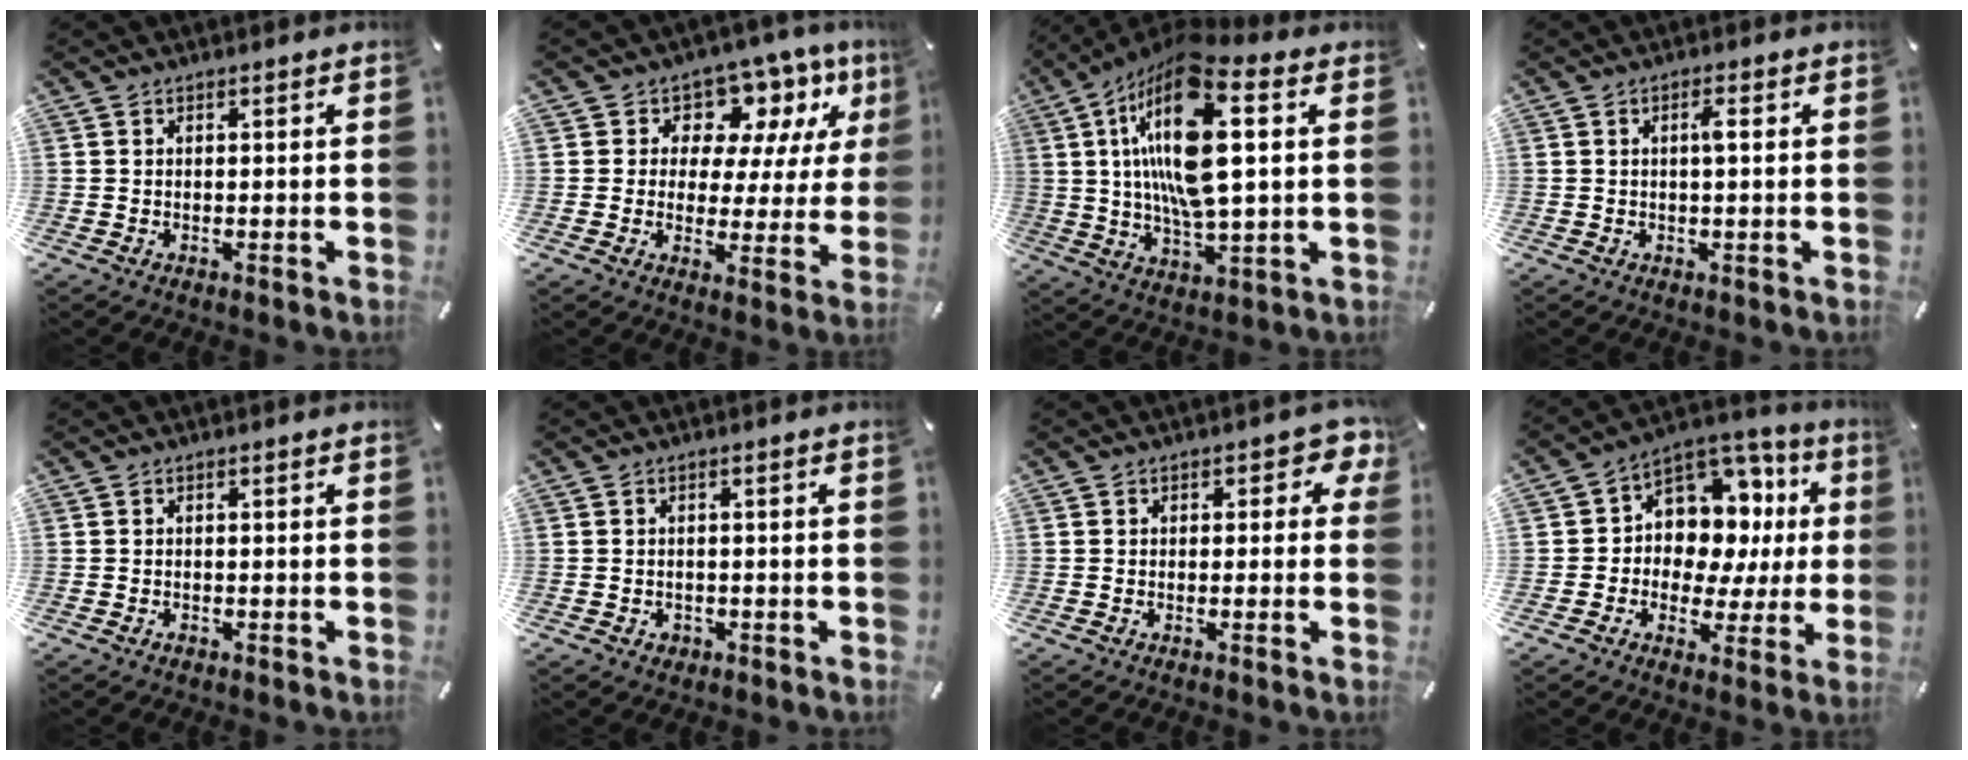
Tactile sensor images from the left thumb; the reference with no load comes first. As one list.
[{"total": 9.2, "force": [5.8, 6.6, 2.9], "torque": [-0.044, -0.057, 0.103]}, {"total": 22.1, "force": [5.5, 7.9, 19.9], "torque": [-0.400, -0.008, 0.079]}, {"total": 2.8, "force": [0.5, 0.8, 2.7], "torque": [-0.046, 0.002, 0.004]}, {"total": 0.7, "force": [-0.3, 0.5, 0.4], "torque": [-0.010, -0.001, -0.007]}, {"total": 1.7, "force": [-0.6, 1.4, 0.7], "torque": [-0.014, 0.004, -0.014]}, {"total": 3.7, "force": [0.6, 2.4, 2.8], "torque": [-0.033, 0.003, 0.005]}, {"total": 11.3, "force": [3.5, 9.5, 4.9], "torque": [-0.073, -0.046, 0.071]}]